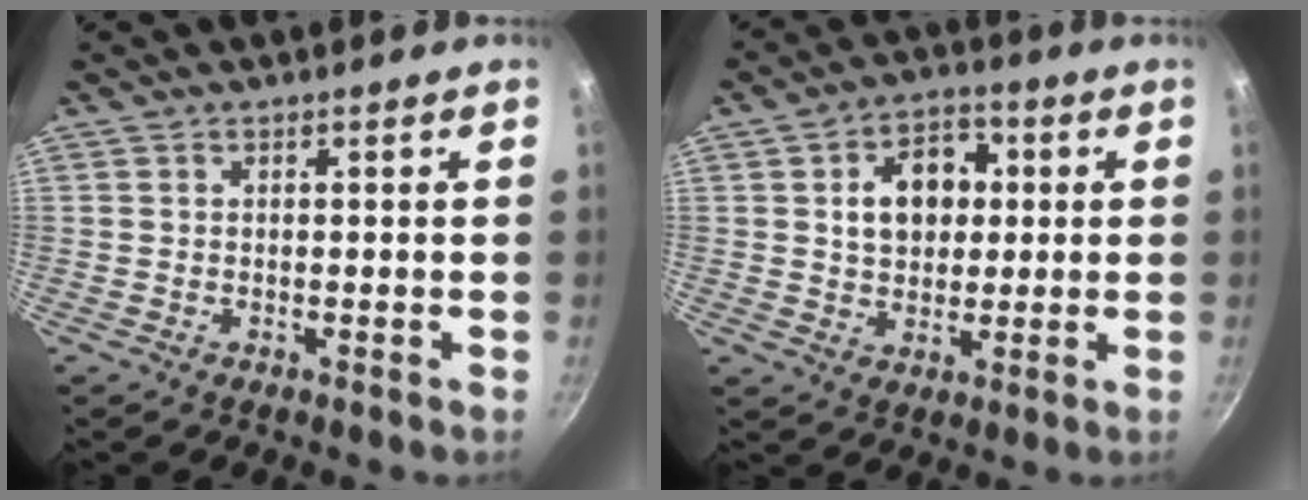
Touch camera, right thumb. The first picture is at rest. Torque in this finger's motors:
{"motor_torque": [0.36, 2.49, 0.78, 0.51, 0.08]}